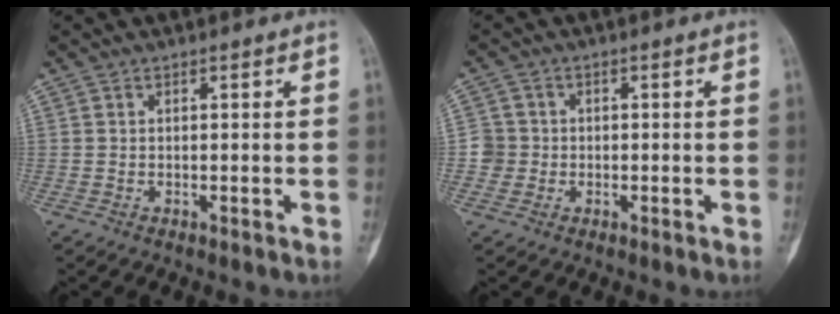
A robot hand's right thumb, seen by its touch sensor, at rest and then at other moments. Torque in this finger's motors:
{"motor_torque": [0.31, 0.13, 0.17, -0.33, -0.01]}